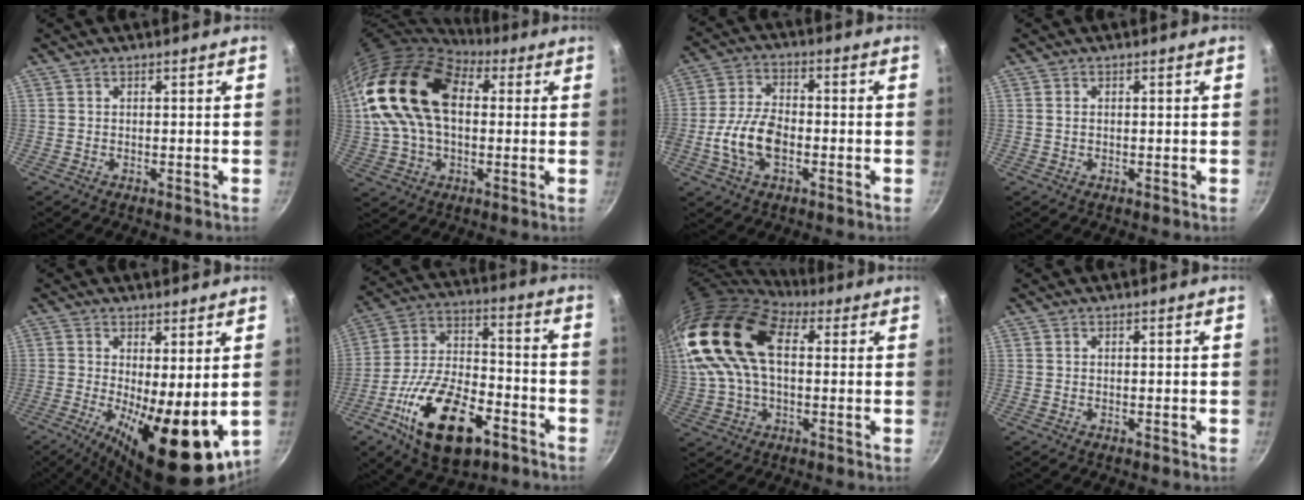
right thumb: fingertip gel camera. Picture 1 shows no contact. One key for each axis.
{"total": 20.8, "fx": 4.3, "fy": 13.1, "fz": 15.5, "tx": -0.281, "ty": 0.015, "tz": 0.069}
{"total": 10.4, "fx": -2.8, "fy": 5.9, "fz": 8.2, "tx": -0.153, "ty": 0.026, "tz": -0.059}
{"total": 0.8, "fx": 0.0, "fy": 0.6, "fz": 0.5, "tx": -0.008, "ty": 0.002, "tz": 0.000}
{"total": 16.7, "fx": -2.2, "fy": 6.3, "fz": 15.3, "tx": -0.211, "ty": -0.023, "tz": -0.022}
{"total": 21.9, "fx": -10.3, "fy": 11.1, "fz": 15.9, "tx": -0.263, "ty": 0.044, "tz": -0.177}
{"total": 21.7, "fx": 5.1, "fy": 13.1, "fz": 16.6, "tx": -0.334, "ty": 0.017, "tz": 0.085}
{"total": 0.0}